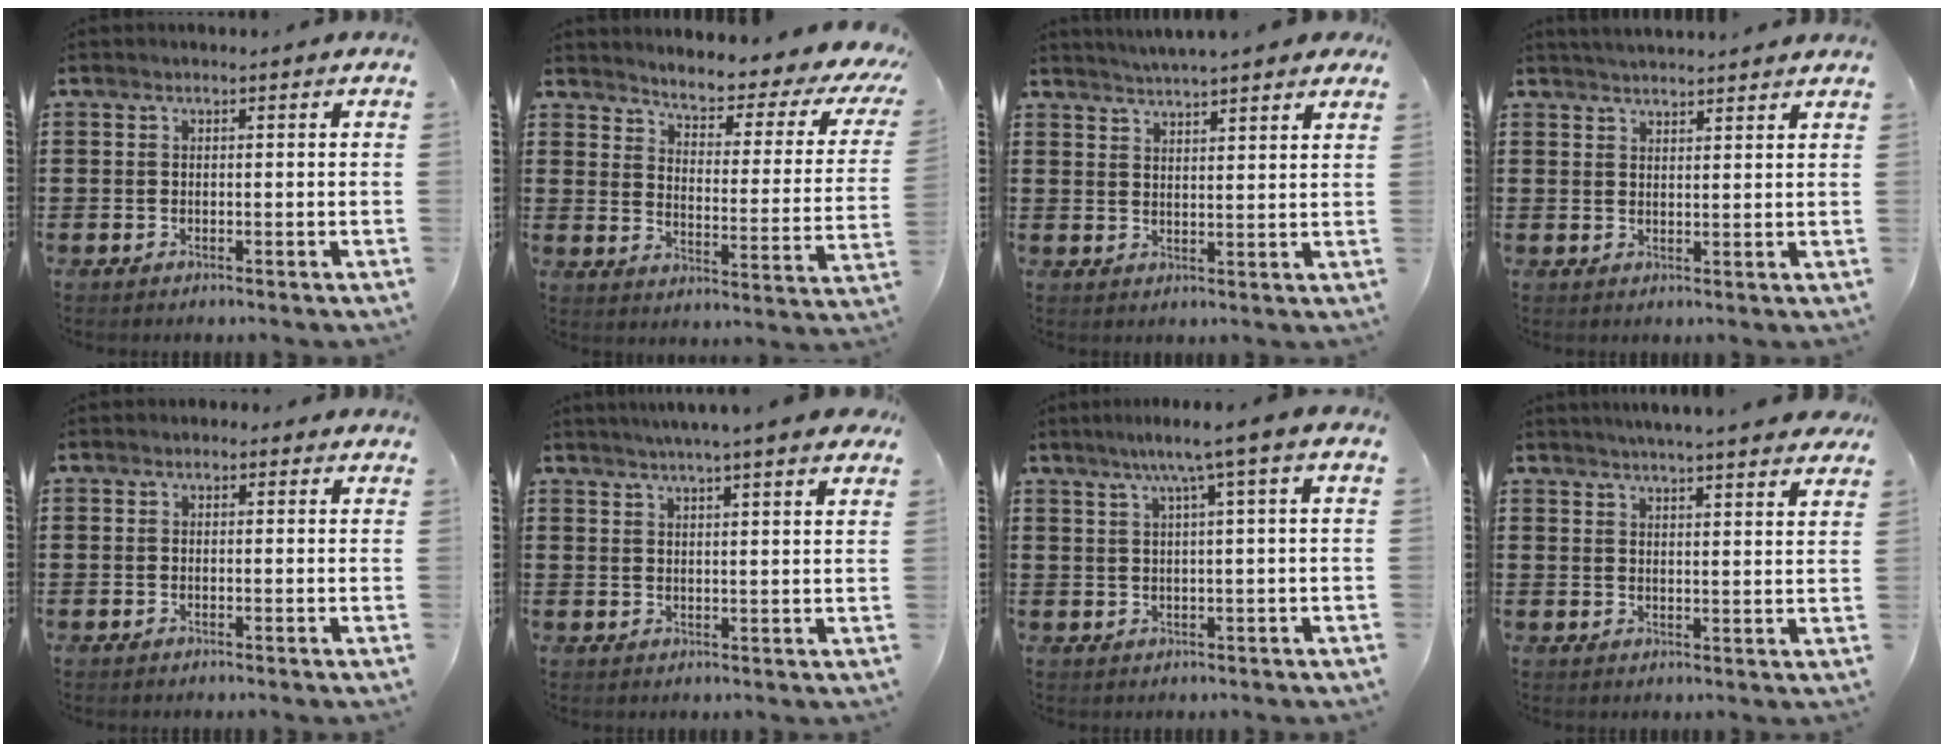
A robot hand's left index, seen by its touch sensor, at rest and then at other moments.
{"total": 3.9, "force": [3.4, 0.3, 1.9], "torque": [-0.051, -0.035, 0.044]}
{"total": 3.1, "force": [3.1, -0.3, 0.5], "torque": [-0.020, -0.010, 0.054]}
{"total": 2.6, "force": [2.6, -0.3, 0.1], "torque": [-0.007, -0.005, 0.049]}
{"total": 0.7, "force": [0.1, 0.6, 0.4], "torque": [-0.008, 0.006, 0.001]}
{"total": 3.9, "force": [3.4, -0.6, 1.7], "torque": [-0.043, -0.007, 0.060]}
{"total": 4.6, "force": [2.0, -0.7, 4.1], "torque": [-0.084, -0.001, 0.028]}
{"total": 3.9, "force": [3.8, -0.3, 0.9], "torque": [-0.031, -0.015, 0.068]}